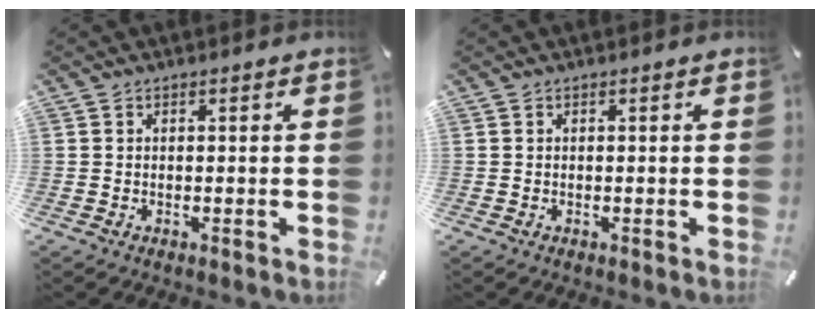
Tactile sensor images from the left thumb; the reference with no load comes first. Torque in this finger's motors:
{"motor_torque": [0.00, 0.00, 0.00, 0.00, 0.00]}